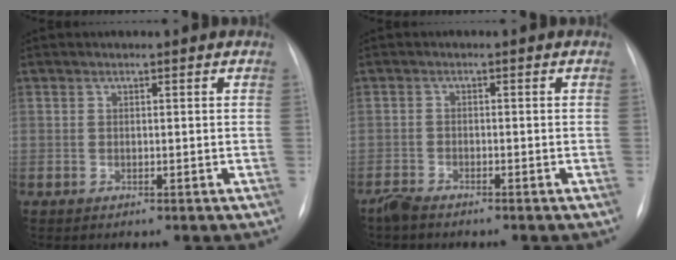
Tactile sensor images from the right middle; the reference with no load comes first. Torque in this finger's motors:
{"motor_torque": [-0.19, -0.16, 0.04, 0.01]}